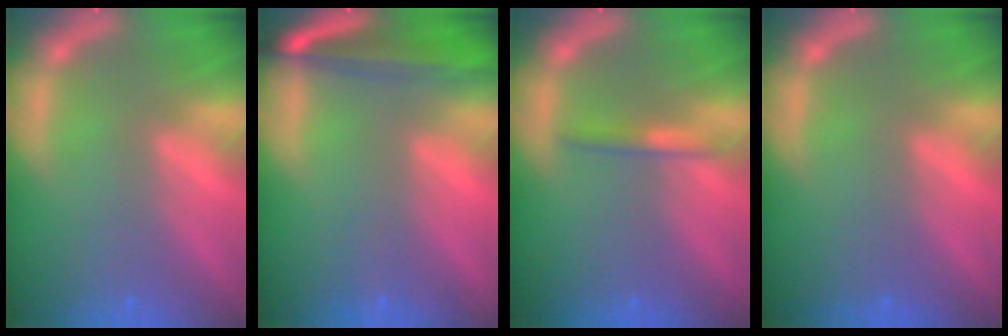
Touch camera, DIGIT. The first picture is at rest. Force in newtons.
{"total": 7.1}
{"total": 1.4}
{"total": 0.0}